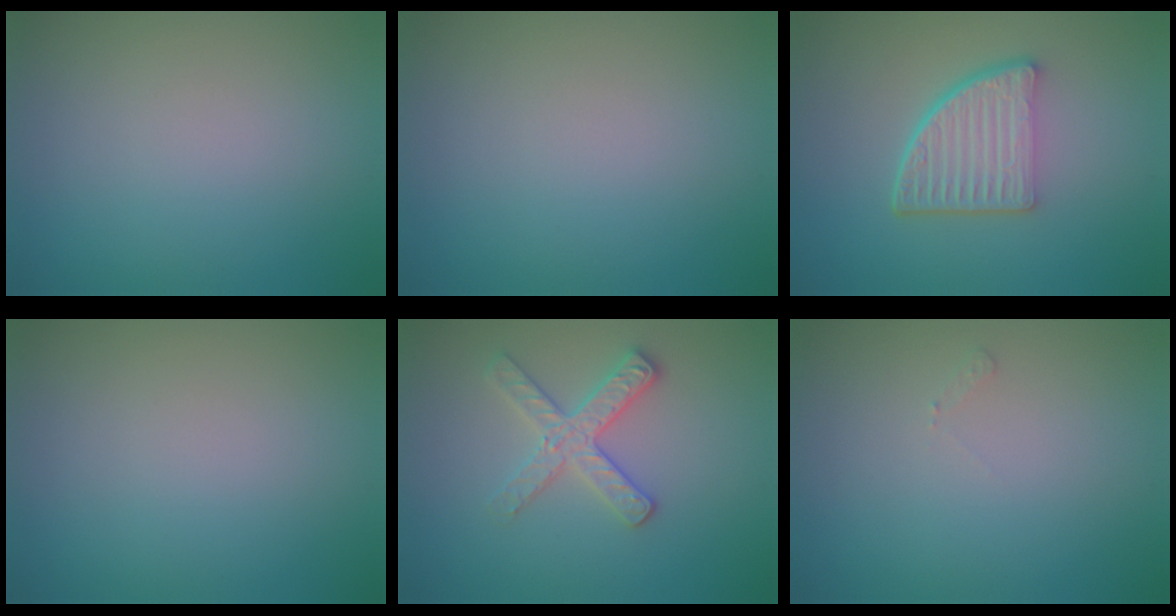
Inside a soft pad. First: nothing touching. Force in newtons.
{"total": 0.0}
{"total": 5.3, "press": 3.7, "slide": 3.8}
{"total": 0.0}
{"total": 2.9, "press": 2.8, "slide": 0.8}
{"total": 0.5, "press": 0.5, "slide": 0.2}